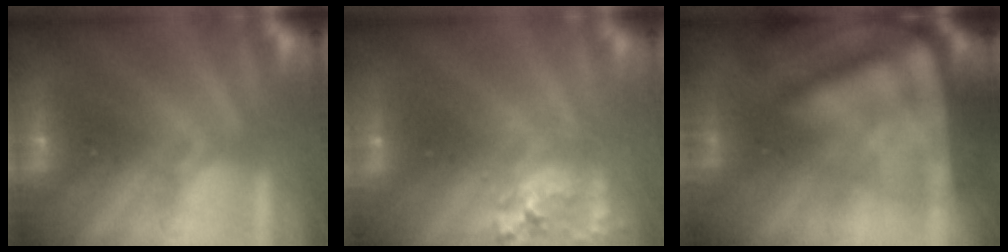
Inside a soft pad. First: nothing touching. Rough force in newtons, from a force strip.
{"total": 2.7}
{"total": 8.4}